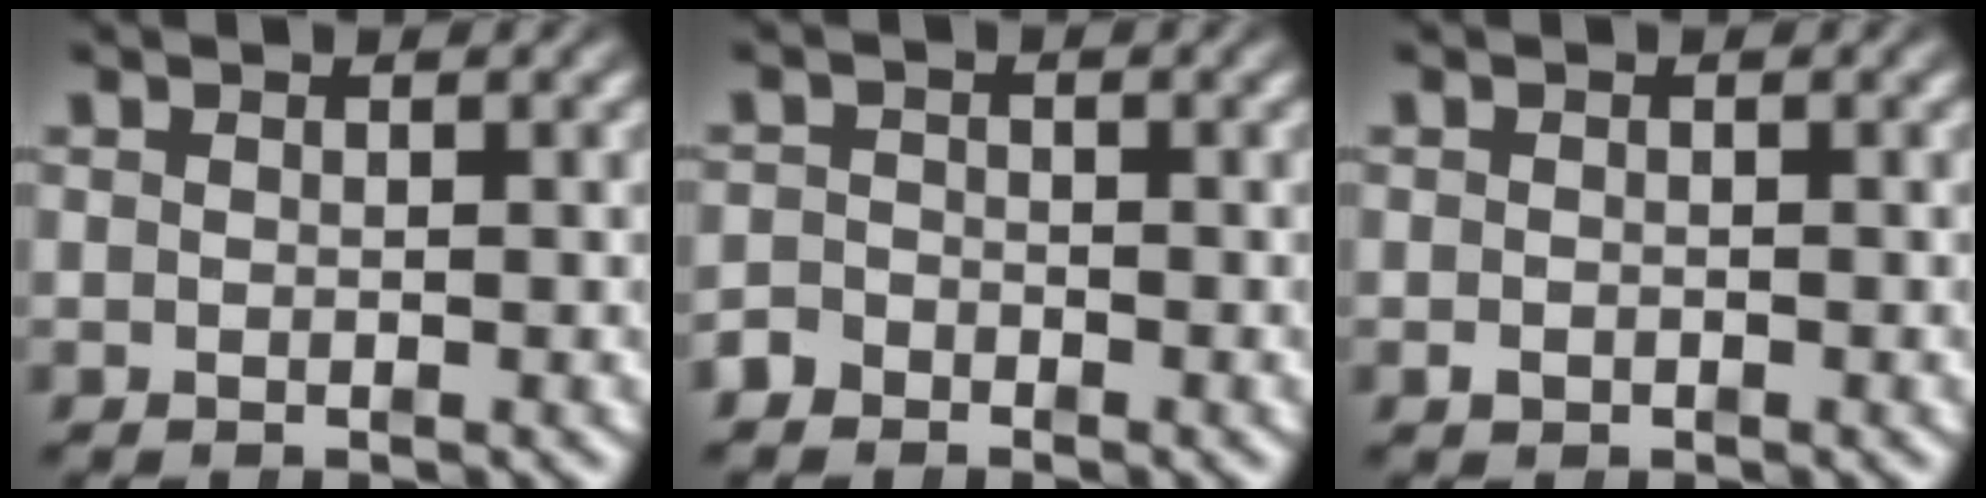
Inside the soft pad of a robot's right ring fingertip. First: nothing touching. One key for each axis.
{"total": 1.9, "fx": -1.7, "fy": 0.9, "fz": -0.1, "tx": 0.004, "ty": -0.011, "tz": -0.031}
{"total": 0.5, "fx": -0.5, "fy": 0.1, "fz": 0.2, "tx": -0.003, "ty": -0.007, "tz": -0.004}